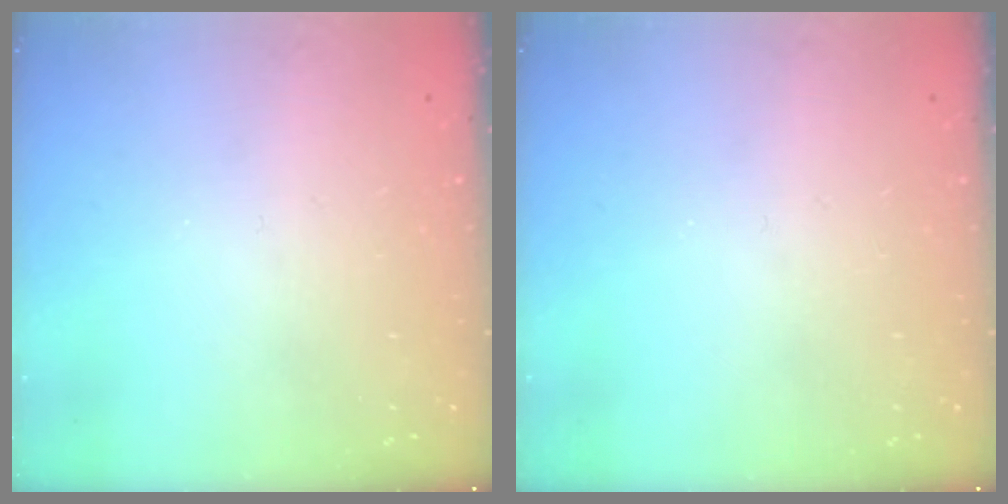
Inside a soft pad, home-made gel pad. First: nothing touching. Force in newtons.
{"total": 0.0}